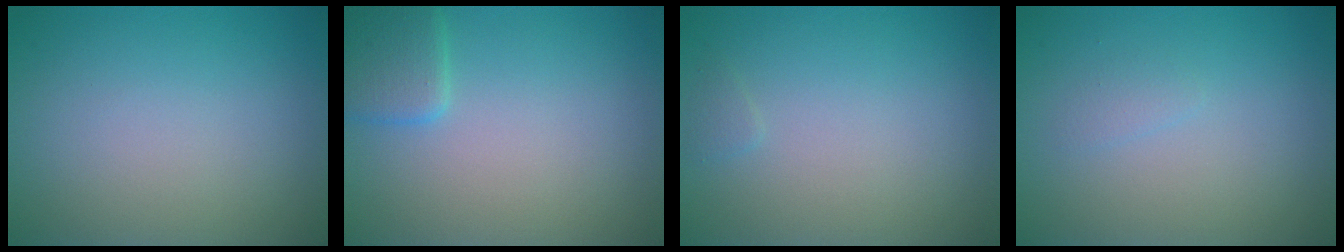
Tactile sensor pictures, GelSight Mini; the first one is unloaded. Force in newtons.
{"total": 2.5, "press": 2.5, "slide": 0.1}
{"total": 0.5, "press": 0.5, "slide": 0.0}
{"total": 0.8, "press": 0.8, "slide": 0.0}